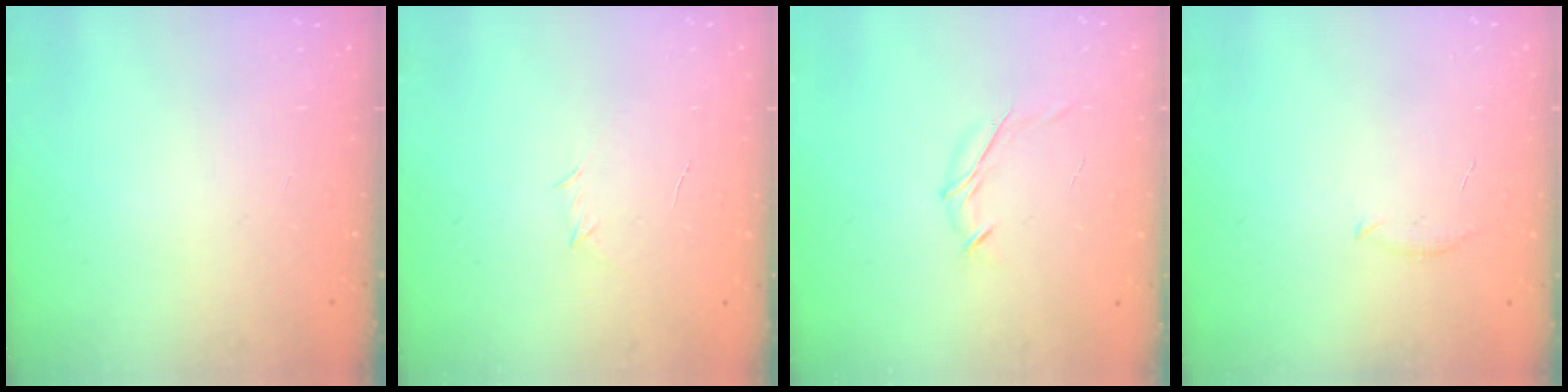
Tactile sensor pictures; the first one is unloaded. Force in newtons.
{"total": 3.2, "press": 3.1, "slide": 0.8}
{"total": 7.1, "press": 7.0, "slide": 1.5}
{"total": 5.5, "press": 5.2, "slide": 1.5}